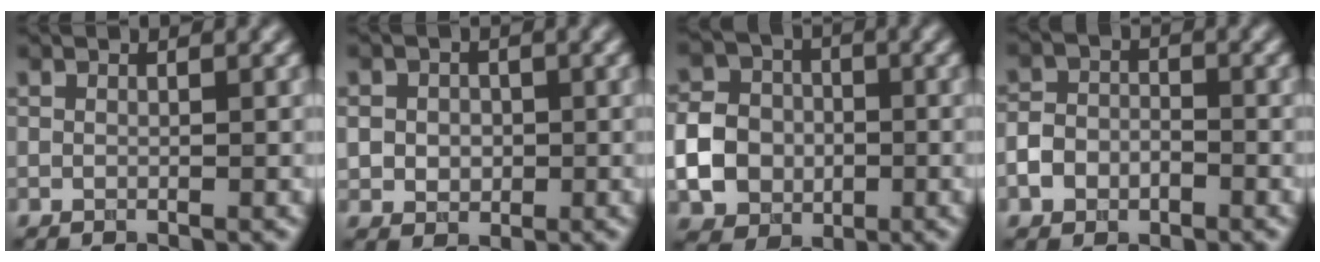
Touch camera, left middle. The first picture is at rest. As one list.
[{"total": 3.3, "force": [0.1, 2.9, 1.6], "torque": [-0.027, 0.004, -0.008]}, {"total": 5.8, "force": [-1.2, 5.0, 2.8], "torque": [-0.063, 0.000, -0.031]}, {"total": 2.9, "force": [-1.4, 2.2, 1.3], "torque": [-0.023, 0.004, -0.032]}]